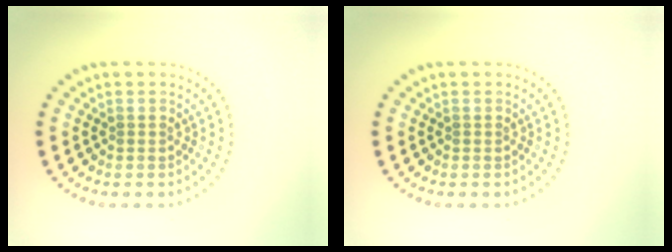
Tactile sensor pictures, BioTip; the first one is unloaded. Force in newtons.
{"total": 0.0}